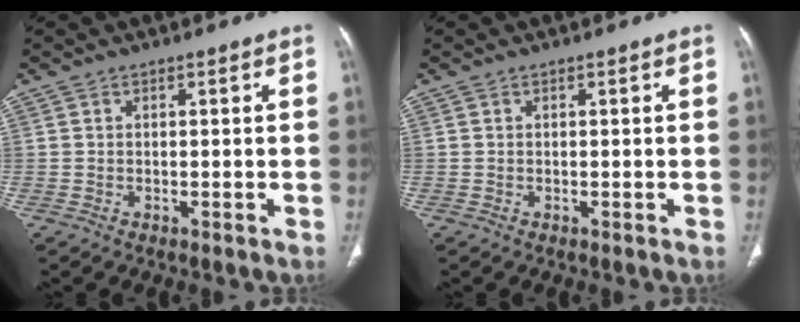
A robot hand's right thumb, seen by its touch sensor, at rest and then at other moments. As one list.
[{"total": 0.0}]